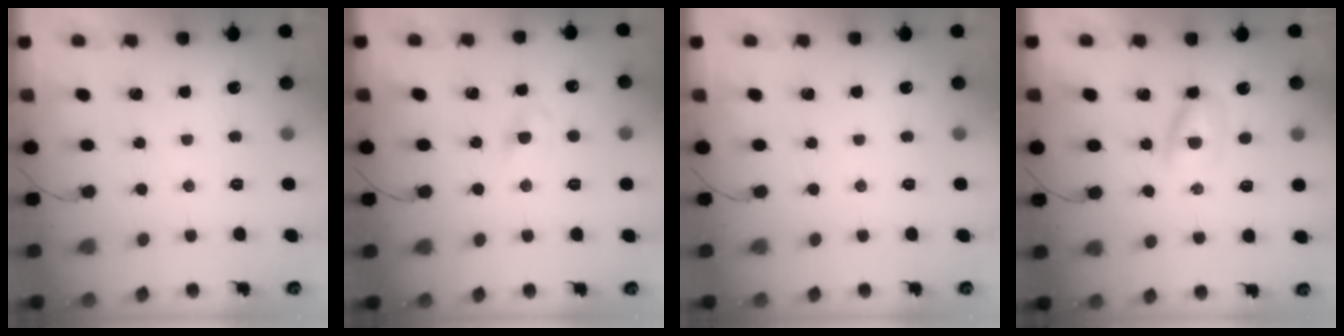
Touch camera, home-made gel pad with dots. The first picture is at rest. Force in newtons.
{"total": 2.4, "press": 2.1, "slide": 1.0}
{"total": 0.0}
{"total": 4.0, "press": 3.9, "slide": 1.0}